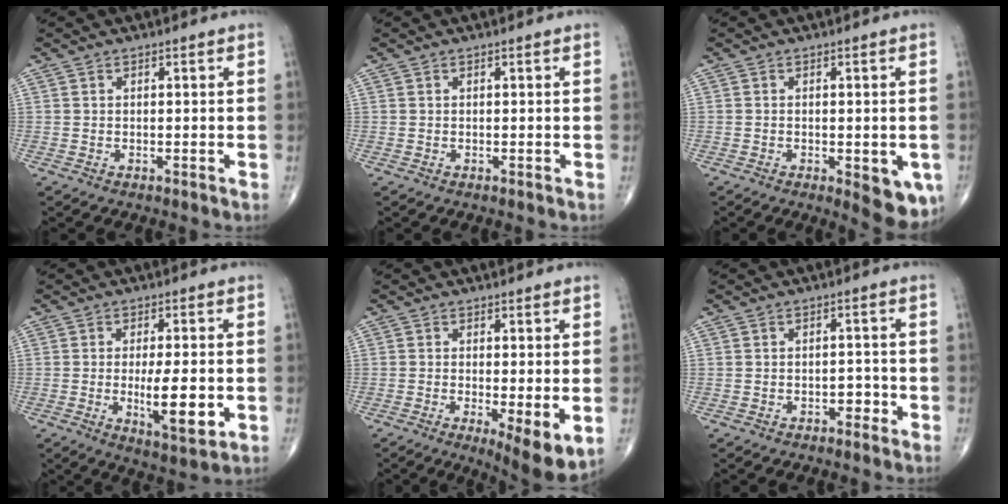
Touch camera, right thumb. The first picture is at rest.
{"total": 0.0}
{"total": 8.2, "force": [-2.6, 3.2, 7.1], "torque": [-0.067, -0.012, -0.027]}
{"total": 9.4, "force": [-1.5, 2.8, 8.9], "torque": [-0.137, -0.019, -0.020]}
{"total": 8.3, "force": [-1.8, 2.2, 7.8], "torque": [-0.121, -0.027, -0.026]}
{"total": 2.1, "force": [-1.3, 1.3, 1.2], "torque": [-0.003, 0.008, -0.022]}